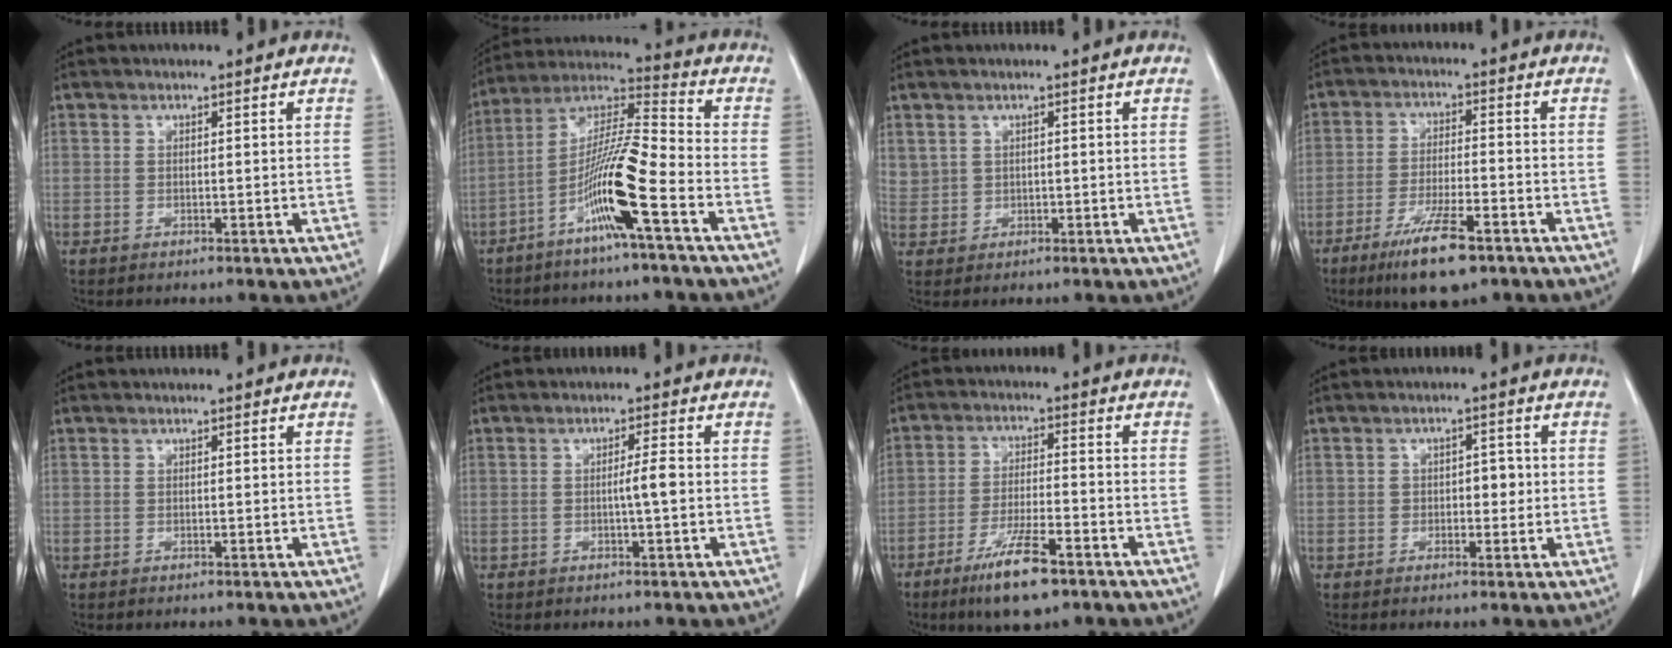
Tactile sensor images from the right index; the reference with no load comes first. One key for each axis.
{"total": 12.9, "fx": -5.7, "fy": -0.4, "fz": 11.5, "tx": -0.224, "ty": 0.000, "tz": -0.115}
{"total": 2.6, "fx": 1.3, "fy": 2.1, "fz": 0.4, "tx": -0.001, "ty": 0.006, "tz": 0.032}
{"total": 9.9, "fx": -6.2, "fy": 1.8, "fz": 7.5, "tx": -0.137, "ty": -0.019, "tz": -0.104}
{"total": 0.0}
{"total": 2.6, "fx": -0.3, "fy": -0.2, "fz": 2.6, "tx": -0.043, "ty": 0.000, "tz": -0.006}
{"total": 9.7, "fx": -6.1, "fy": 1.6, "fz": 7.3, "tx": -0.136, "ty": -0.017, "tz": -0.104}
{"total": 2.9, "fx": -0.1, "fy": 1.8, "fz": 2.3, "tx": -0.027, "ty": 0.009, "tz": -0.001}